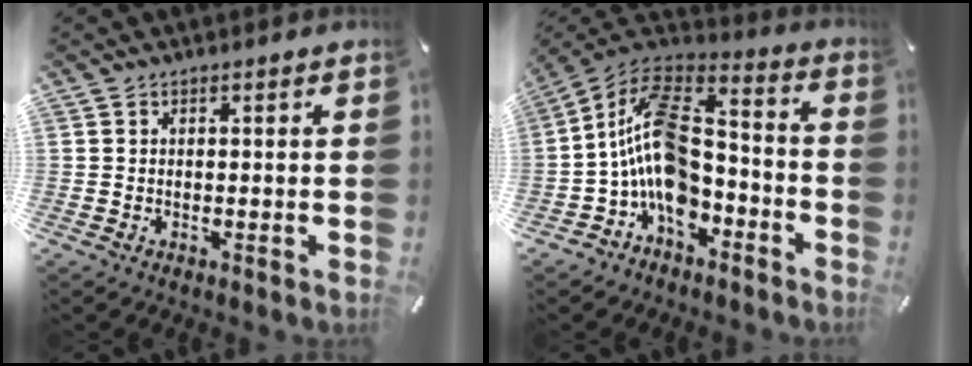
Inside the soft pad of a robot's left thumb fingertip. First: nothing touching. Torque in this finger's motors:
{"motor_torque": [0.34, 2.37, 1.44, 1.33, 0.34]}